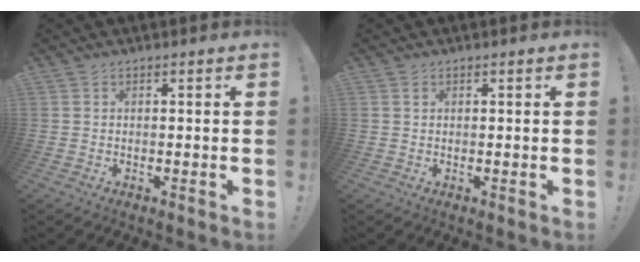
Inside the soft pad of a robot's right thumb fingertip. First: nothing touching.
{"total": 0.8, "force": [0.4, 0.5, 0.4], "torque": [-0.003, 0.000, 0.006]}